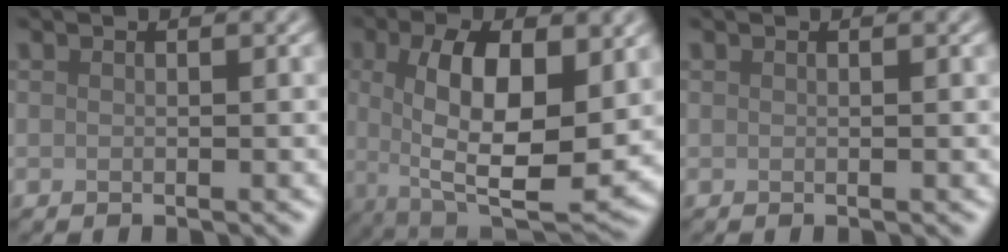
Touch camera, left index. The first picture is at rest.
{"total": 11.5, "force": [1.2, 5.0, 10.3], "torque": [-0.172, -0.007, 0.018]}
{"total": 0.0}